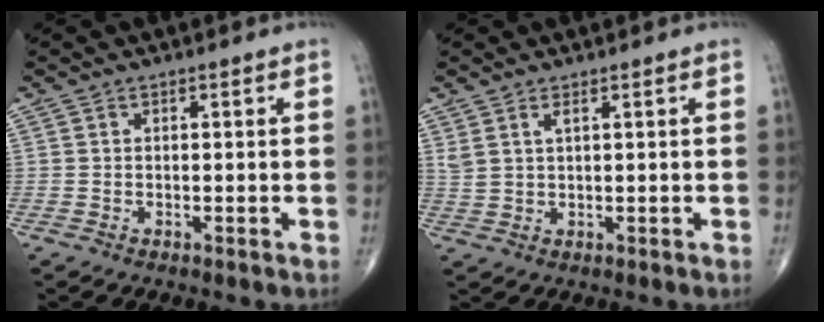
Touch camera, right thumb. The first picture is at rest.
{"total": 2.5, "force": [1.5, 0.7, 1.9], "torque": [-0.044, -0.004, 0.036]}